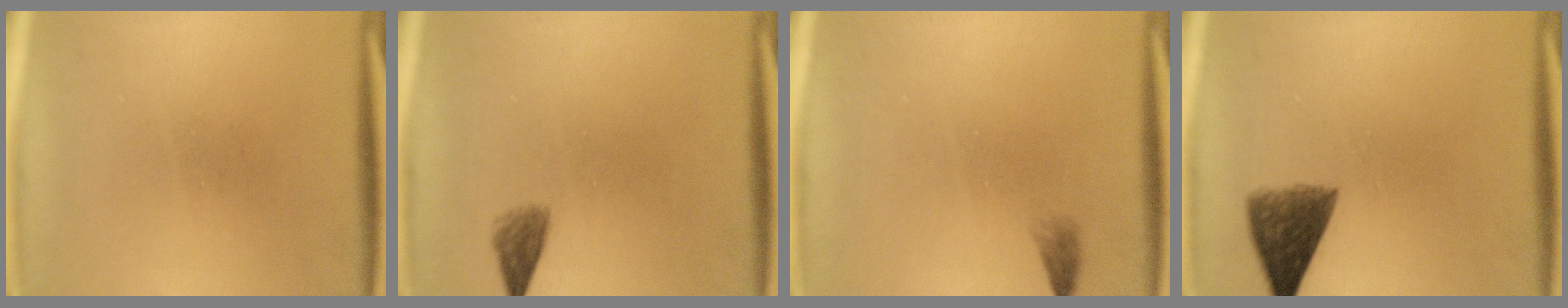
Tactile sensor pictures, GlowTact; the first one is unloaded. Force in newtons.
{"total": 2.0}
{"total": 1.1}
{"total": 6.3}